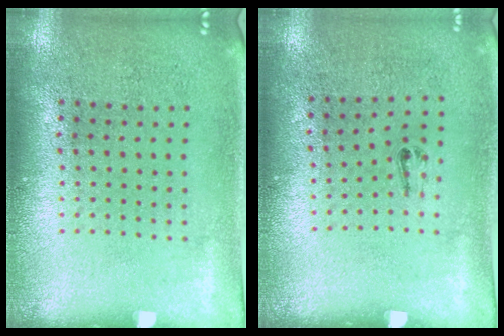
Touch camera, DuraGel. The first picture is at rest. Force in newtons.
{"total": 0.6, "press": 0.3, "slide": 0.6}